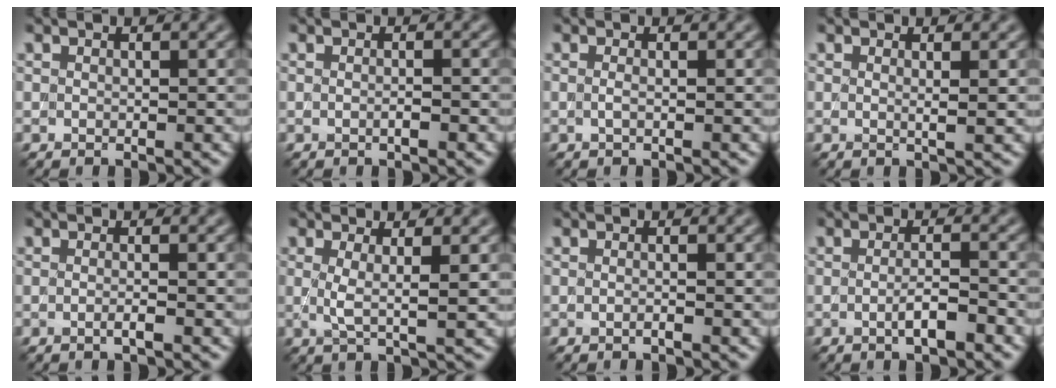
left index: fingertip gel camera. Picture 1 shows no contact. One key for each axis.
{"total": 1.0, "fx": -0.1, "fy": 0.3, "fz": 1.0, "tx": -0.012, "ty": -0.002, "tz": -0.009}
{"total": 0.7, "fx": 0.0, "fy": 0.3, "fz": 0.7, "tx": -0.013, "ty": -0.004, "tz": -0.006}
{"total": 1.5, "fx": 0.3, "fy": 0.4, "fz": 1.4, "tx": -0.019, "ty": 0.002, "tz": -0.001}
{"total": 1.2, "fx": -0.2, "fy": 0.3, "fz": 1.2, "tx": -0.014, "ty": -0.002, "tz": -0.010}
{"total": 2.5, "fx": 0.5, "fy": 0.5, "fz": 2.4, "tx": -0.048, "ty": -0.006, "tz": 0.005}
{"total": 0.8, "fx": -0.1, "fy": 0.3, "fz": 0.7, "tx": -0.010, "ty": -0.006, "tz": -0.011}
{"total": 2.3, "fx": -0.7, "fy": 0.5, "fz": 2.2, "tx": -0.036, "ty": 0.005, "tz": -0.015}